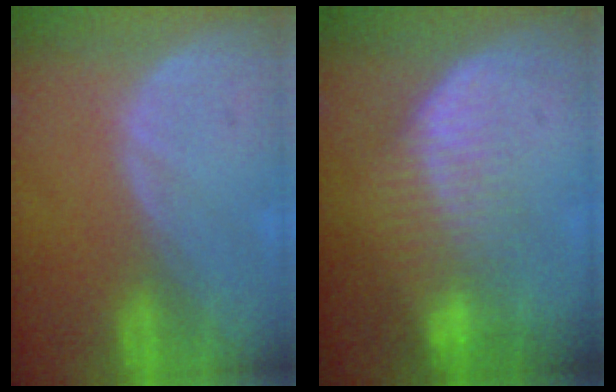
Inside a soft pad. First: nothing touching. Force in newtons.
{"total": 7.2, "press": 6.6, "slide": 3.0}